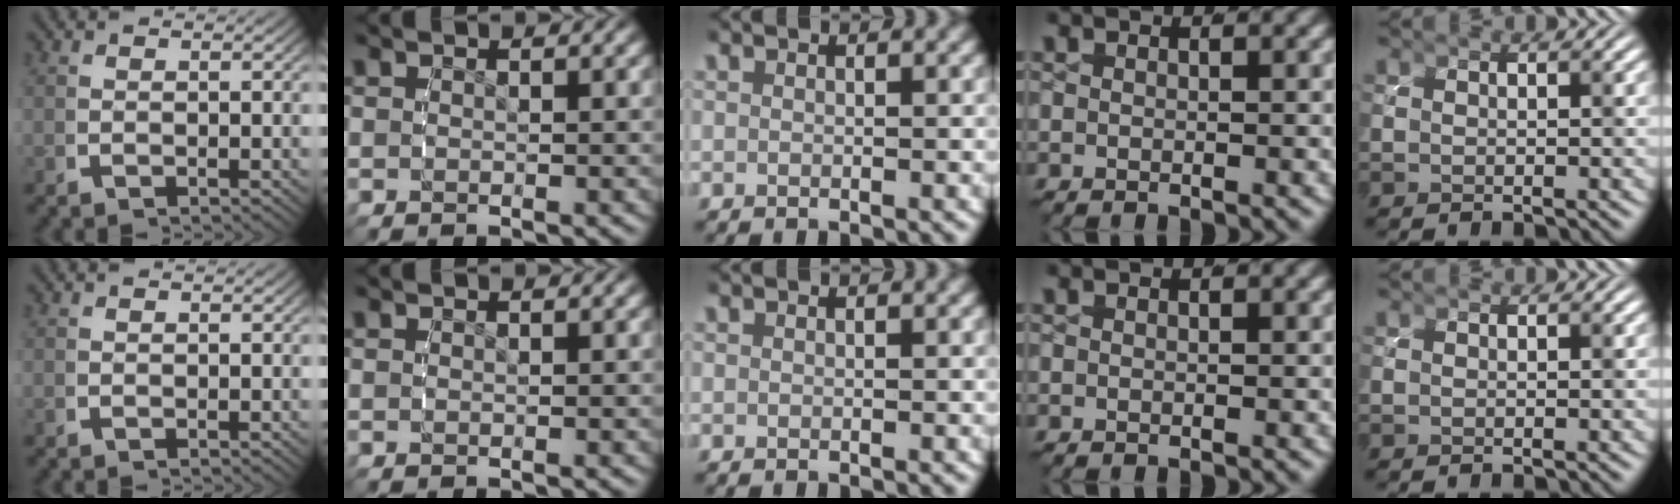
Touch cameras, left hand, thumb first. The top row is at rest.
{}